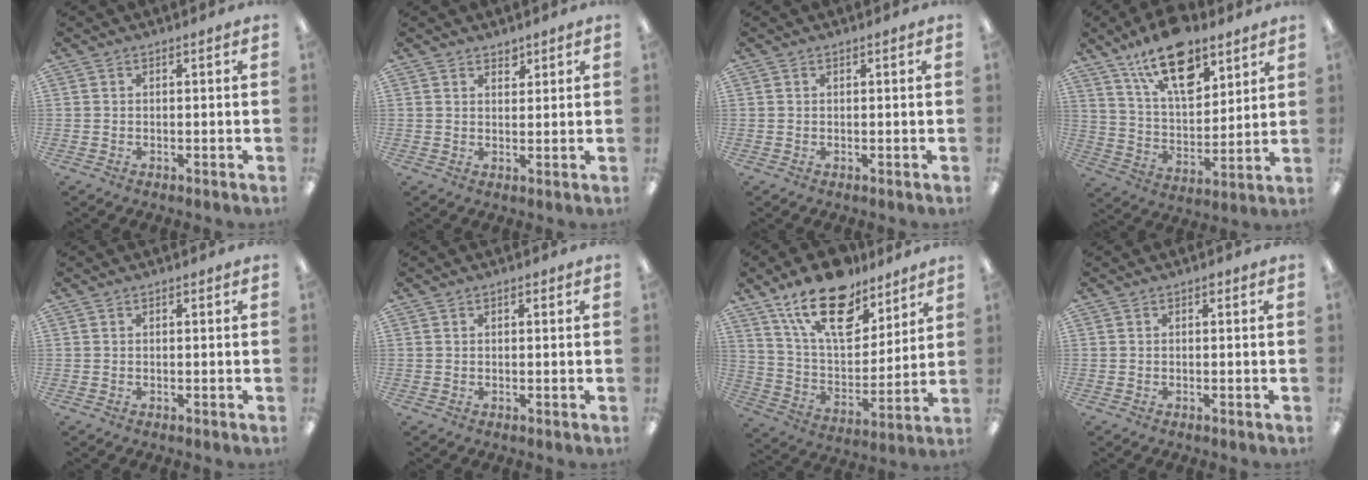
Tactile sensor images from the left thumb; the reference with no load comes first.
{"total": 2.1, "force": [1.9, 0.9, 0.2], "torque": [0.011, -0.012, 0.032]}
{"total": 0.0}
{"total": 18.1, "force": [11.9, 8.5, 10.5], "torque": [-0.166, -0.059, 0.206]}
{"total": 0.0}
{"total": 0.7, "force": [0.4, 0.4, 0.4], "torque": [-0.007, 0.003, 0.008]}
{"total": 20.8, "force": [14.0, 10.1, 11.6], "torque": [-0.197, -0.074, 0.246]}
{"total": 0.6, "force": [0.3, 0.4, 0.3], "torque": [-0.007, 0.004, 0.005]}